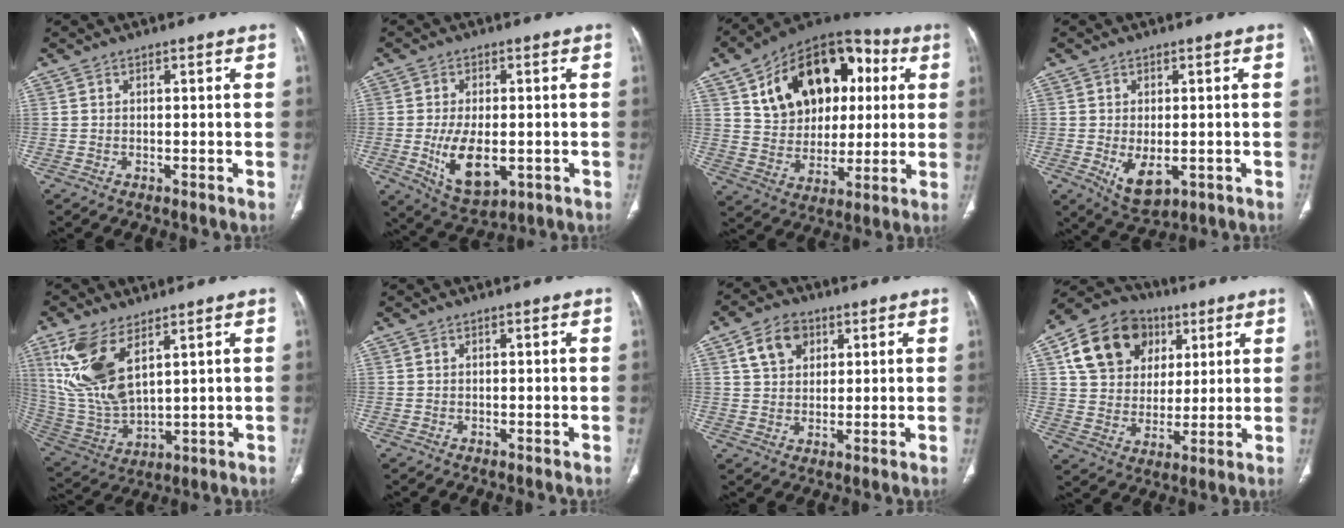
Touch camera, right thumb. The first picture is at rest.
{"total": 10.3, "force": [-2.1, 5.5, 8.4], "torque": [-0.137, -0.008, -0.021]}
{"total": 23.2, "force": [6.6, 16.1, 15.4], "torque": [-0.198, 0.014, 0.106]}
{"total": 6.7, "force": [-1.6, 3.8, 5.3], "torque": [-0.079, -0.009, -0.012]}
{"total": 14.4, "force": [6.8, 6.4, 10.9], "torque": [-0.236, -0.026, 0.154]}
{"total": 0.0}
{"total": 7.4, "force": [3.2, 5.5, 3.8], "torque": [-0.038, -0.006, 0.055]}
{"total": 17.1, "force": [6.8, 13.5, 8.1], "torque": [-0.116, 0.004, 0.118]}